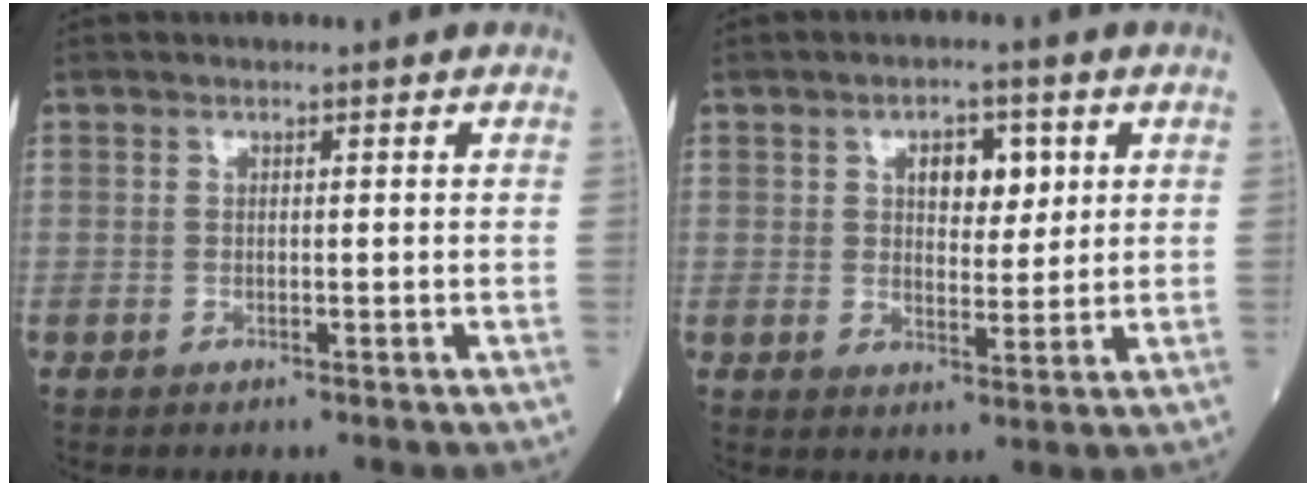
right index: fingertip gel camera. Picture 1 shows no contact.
{"total": 5.5, "force": [1.9, 2.9, 4.3], "torque": [-0.062, 0.008, 0.031]}